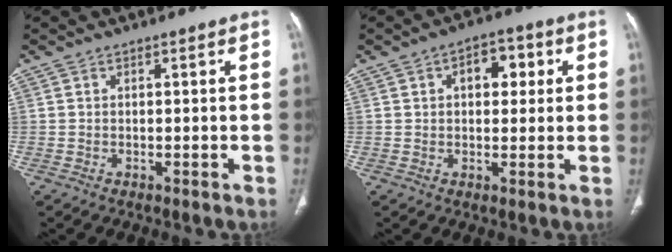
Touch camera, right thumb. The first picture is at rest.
{"total": 6.8, "force": [1.9, 4.2, 5.0], "torque": [-0.041, 0.008, 0.022]}